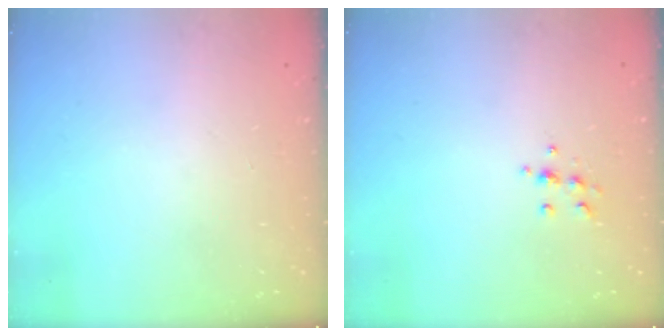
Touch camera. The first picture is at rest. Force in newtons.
{"total": 7.2, "press": 7.1, "slide": 0.7}